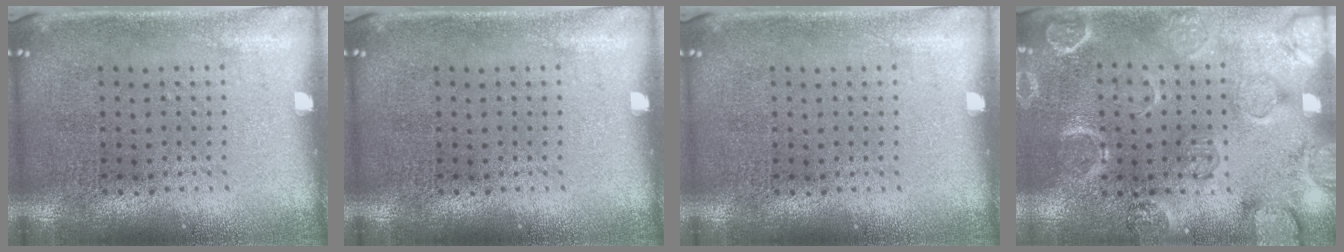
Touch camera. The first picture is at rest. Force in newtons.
{"total": 0.0}
{"total": 0.0}
{"total": 2.4, "press": 2.3, "slide": 0.8}